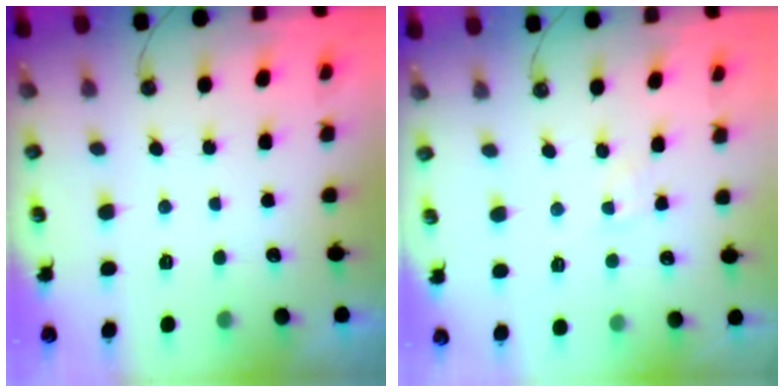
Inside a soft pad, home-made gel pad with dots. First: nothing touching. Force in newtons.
{"total": 5.4, "press": 5.3, "slide": 0.7}